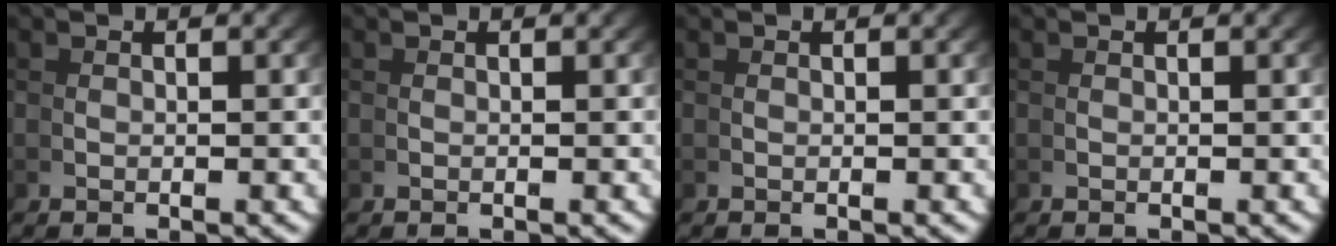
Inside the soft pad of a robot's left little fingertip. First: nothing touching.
{"total": 0.0}
{"total": 0.0}
{"total": 0.0}